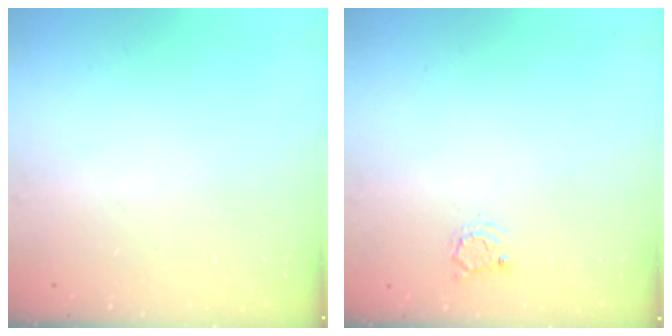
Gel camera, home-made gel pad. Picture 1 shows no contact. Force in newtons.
{"total": 2.8, "press": 2.8, "slide": 0.5}